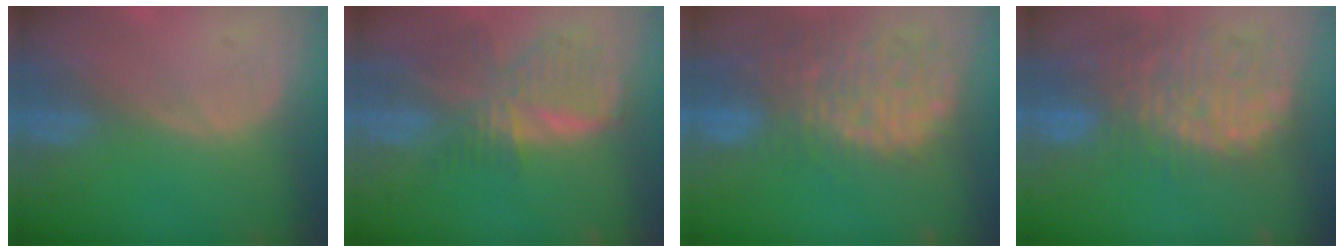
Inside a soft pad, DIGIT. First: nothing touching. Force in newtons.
{"total": 8.9, "press": 7.7, "slide": 4.5}
{"total": 14.0, "press": 11.5, "slide": 8.0}
{"total": 12.7, "press": 11.1, "slide": 6.1}